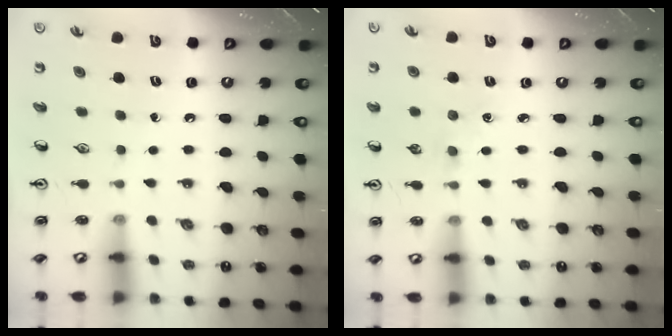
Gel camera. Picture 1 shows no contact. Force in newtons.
{"total": 1.9, "press": 1.8, "slide": 0.3}